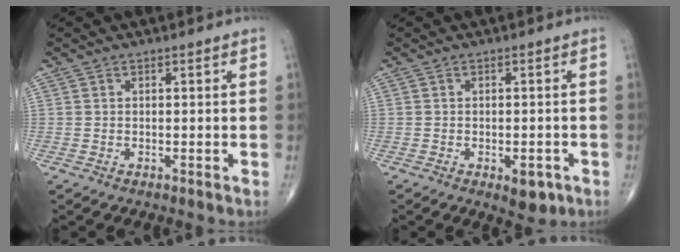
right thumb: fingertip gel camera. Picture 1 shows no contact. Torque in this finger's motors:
{"motor_torque": [0.65, 0.73, 0.31, -0.51, 0.00]}